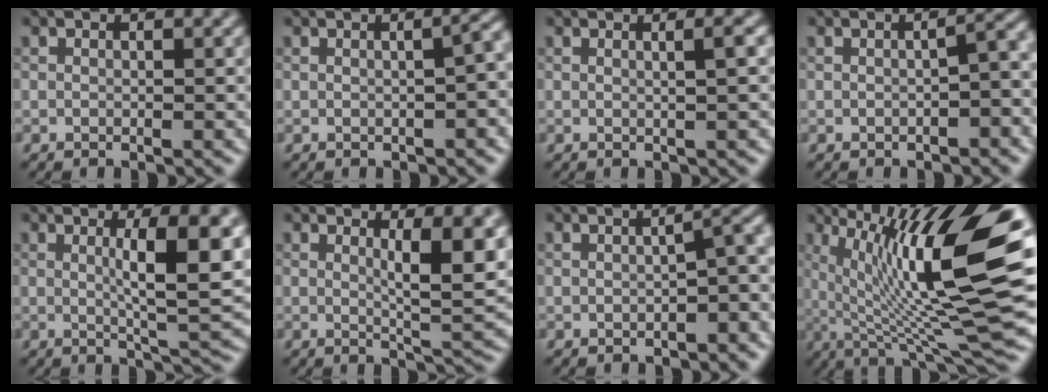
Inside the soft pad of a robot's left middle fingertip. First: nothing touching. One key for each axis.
{"total": 4.1, "fx": 0.2, "fy": 1.7, "fz": 3.8, "tx": -0.024, "ty": 0.014, "tz": 0.008}
{"total": 2.5, "fx": 0.6, "fy": 0.9, "fz": 2.3, "tx": -0.022, "ty": 0.008, "tz": -0.011}
{"total": 2.7, "fx": -0.6, "fy": 0.7, "fz": 2.6, "tx": -0.036, "ty": 0.014, "tz": -0.011}
{"total": 7.5, "fx": 1.4, "fy": 1.6, "fz": 7.2, "tx": -0.099, "ty": -0.003, "tz": 0.025}
{"total": 6.0, "fx": 1.5, "fy": 1.4, "fz": 5.6, "tx": -0.079, "ty": -0.009, "tz": 0.028}
{"total": 3.9, "fx": -0.8, "fy": 1.1, "fz": 3.7, "tx": -0.045, "ty": 0.015, "tz": -0.012}
{"total": 15.0, "fx": 3.4, "fy": 3.3, "fz": 14.2, "tx": -0.217, "ty": 0.008, "tz": 0.062}